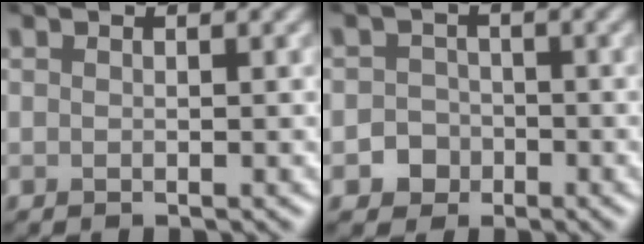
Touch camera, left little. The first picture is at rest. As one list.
[{"total": 2.1, "force": [-0.9, 1.9, 0.4], "torque": [0.011, 0.003, -0.023]}]